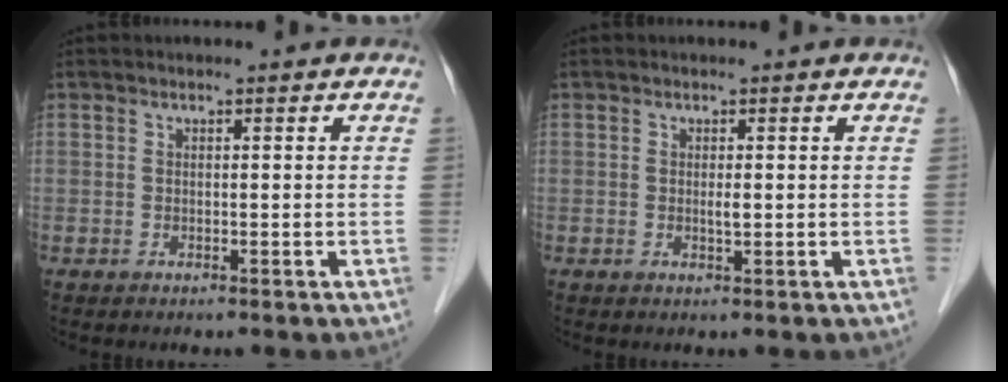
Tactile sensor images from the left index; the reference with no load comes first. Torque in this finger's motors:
{"motor_torque": [0.10, 0.07, 0.01, 0.01]}